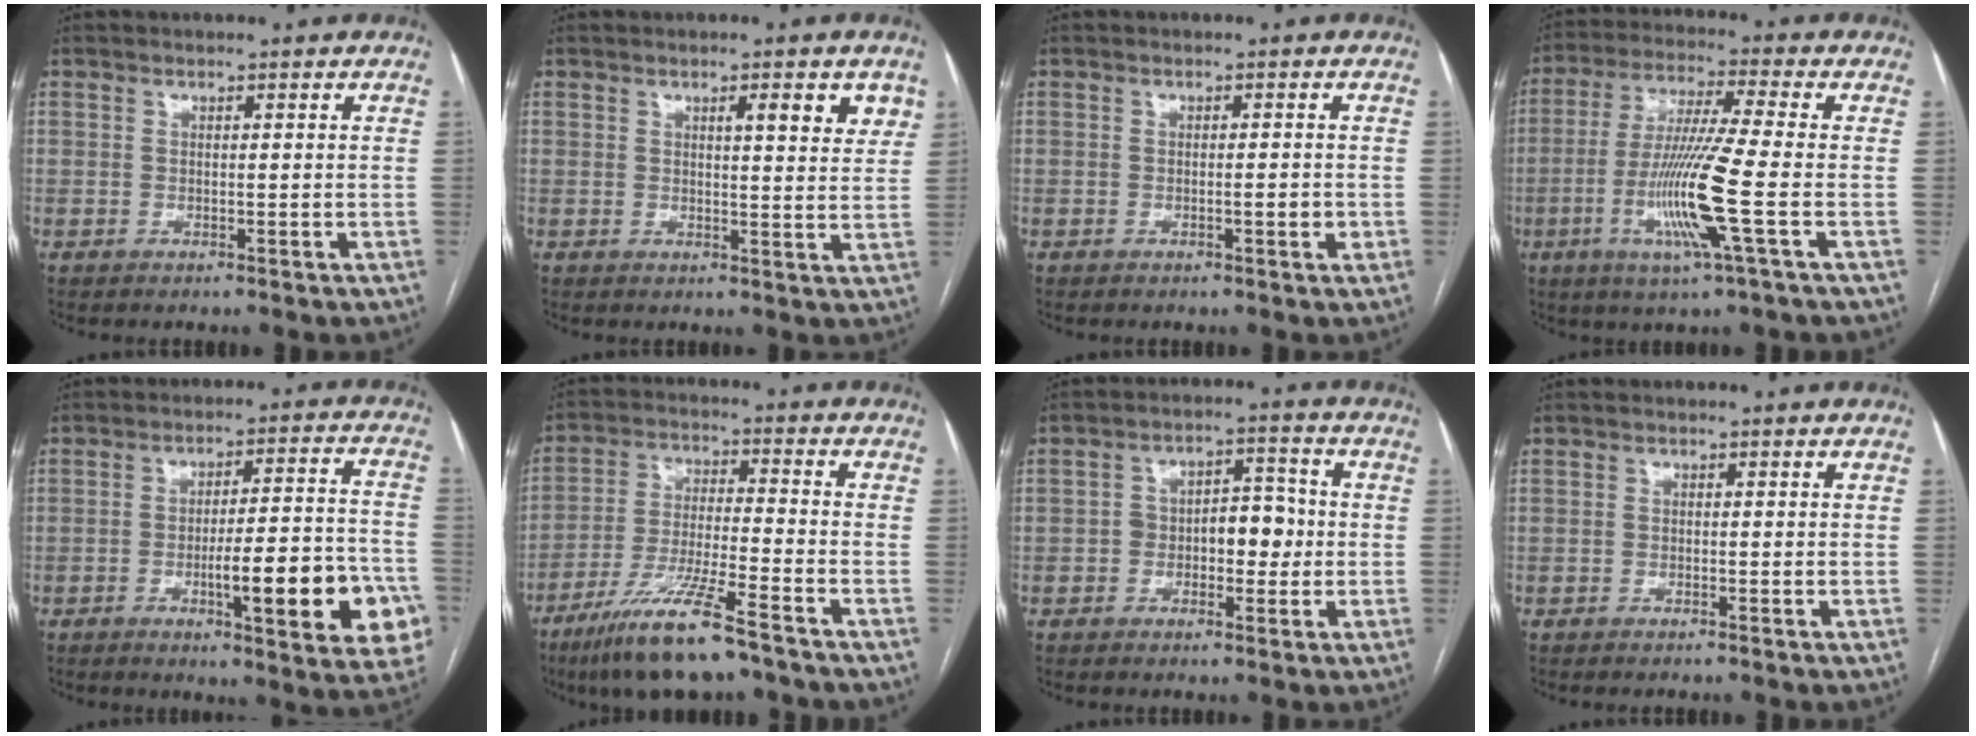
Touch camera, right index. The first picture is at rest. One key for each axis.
{"total": 5.3, "fx": 2.8, "fy": 1.0, "fz": 4.5, "tx": -0.052, "ty": -0.004, "tz": 0.032}
{"total": 1.6, "fx": -0.5, "fy": 0.3, "fz": 1.5, "tx": -0.023, "ty": -0.001, "tz": -0.008}
{"total": 12.4, "fx": -3.3, "fy": -1.1, "fz": 11.9, "tx": -0.240, "ty": -0.018, "tz": -0.071}
{"total": 16.7, "fx": -5.8, "fy": 3.0, "fz": 15.4, "tx": -0.150, "ty": 0.020, "tz": -0.065}
{"total": 13.0, "fx": -9.1, "fy": 1.0, "fz": 9.3, "tx": -0.183, "ty": -0.032, "tz": -0.164}
{"total": 6.4, "fx": -0.8, "fy": 3.5, "fz": 5.3, "tx": -0.075, "ty": 0.025, "tz": -0.011}
{"total": 0.7, "fx": -0.6, "fy": -0.1, "fz": 0.3, "tx": -0.008, "ty": 0.000, "tz": -0.009}